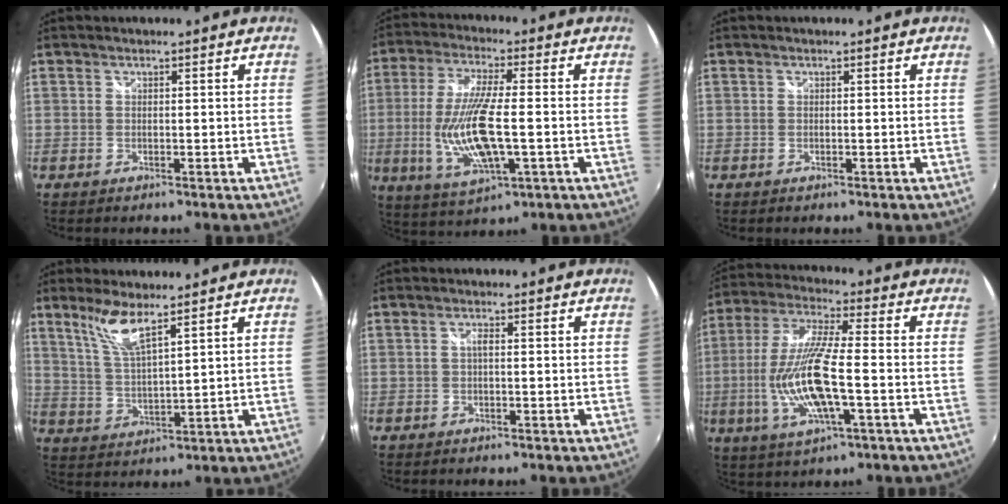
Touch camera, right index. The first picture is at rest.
{"total": 14.5, "force": [-2.3, 3.9, 13.7], "torque": [-0.278, -0.016, -0.037]}
{"total": 0.0}
{"total": 7.0, "force": [5.0, 0.8, 4.9], "torque": [-0.100, -0.001, 0.107]}
{"total": 1.1, "force": [-0.1, 0.2, 1.0], "torque": [-0.018, 0.005, -0.003]}
{"total": 15.4, "force": [-3.4, 3.1, 14.7], "torque": [-0.297, -0.013, -0.062]}